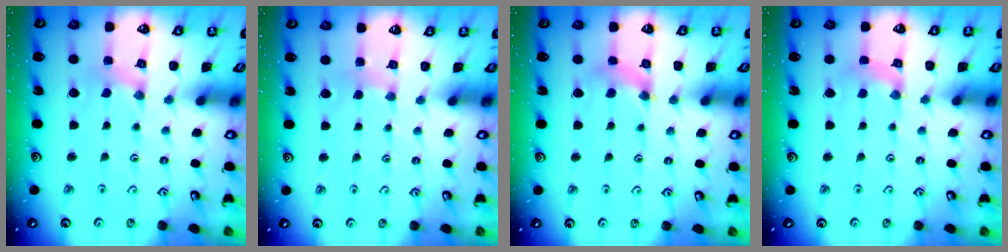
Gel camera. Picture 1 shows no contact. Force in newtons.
{"total": 2.0, "press": 2.0, "slide": 0.4}
{"total": 3.1, "press": 3.0, "slide": 0.4}
{"total": 2.6, "press": 2.6, "slide": 0.3}